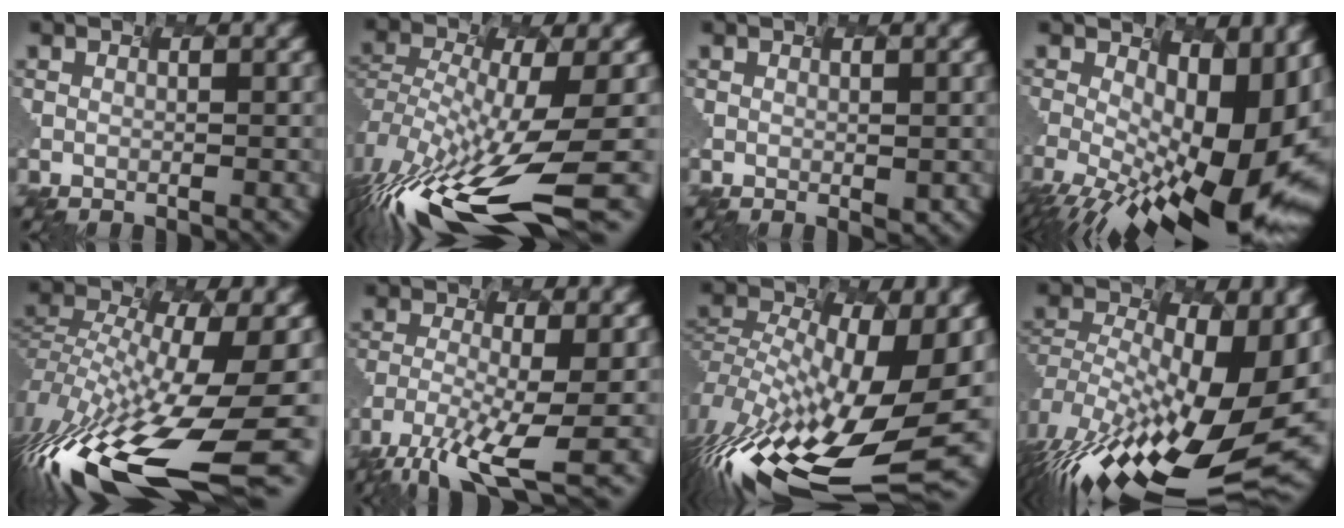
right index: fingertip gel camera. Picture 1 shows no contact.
{"total": 12.1, "force": [-7.4, 2.2, 9.3], "torque": [-0.238, -0.044, -0.081]}
{"total": 0.8, "force": [-0.3, -0.2, 0.7], "torque": [-0.010, -0.002, 0.020]}
{"total": 14.8, "force": [-3.0, 5.6, 13.3], "torque": [-0.208, -0.031, -0.002]}
{"total": 14.4, "force": [-9.0, 3.2, 10.7], "torque": [-0.269, -0.036, -0.115]}
{"total": 7.7, "force": [-6.0, 0.3, 4.9], "torque": [-0.112, -0.026, -0.082]}
{"total": 14.3, "force": [-7.2, 4.5, 11.5], "torque": [-0.293, -0.037, -0.089]}
{"total": 14.7, "force": [-4.8, 5.6, 12.8], "torque": [-0.276, -0.045, -0.031]}